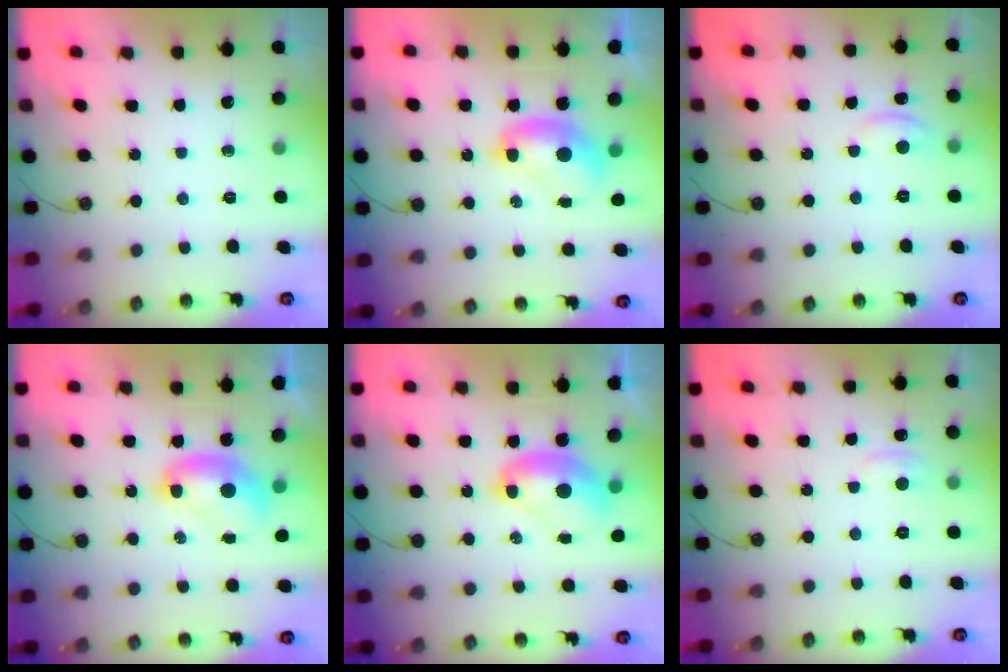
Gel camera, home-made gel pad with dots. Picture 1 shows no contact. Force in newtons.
{"total": 2.0, "press": 2.0, "slide": 0.2}
{"total": 1.9, "press": 1.9, "slide": 0.1}
{"total": 2.0, "press": 2.0, "slide": 0.2}
{"total": 3.3, "press": 3.3, "slide": 0.2}
{"total": 2.8, "press": 2.8, "slide": 0.5}